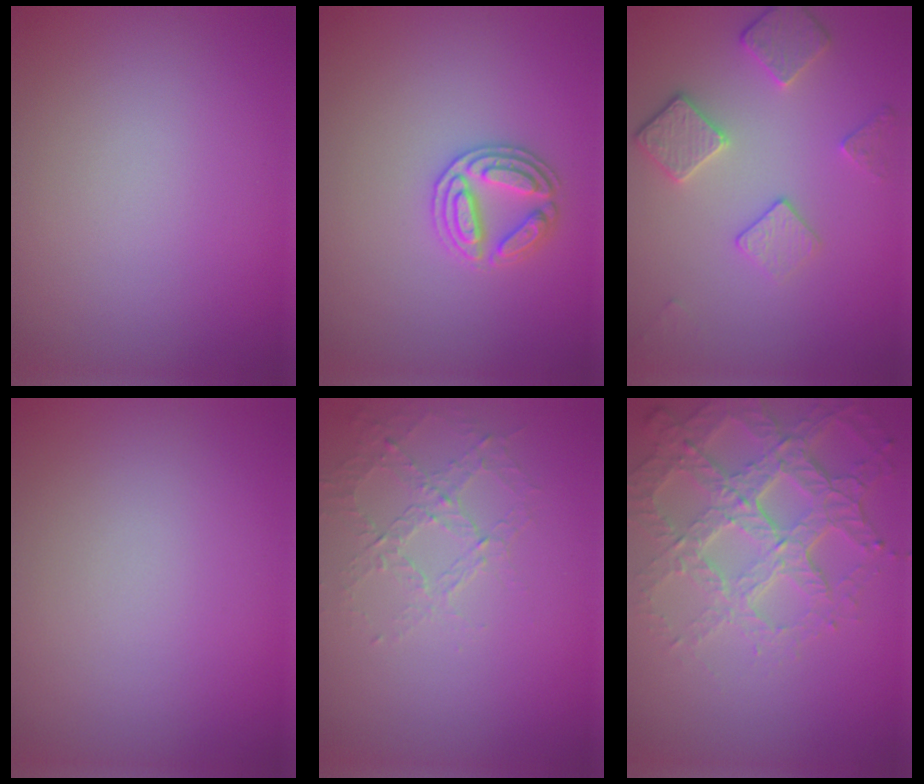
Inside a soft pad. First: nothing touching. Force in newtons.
{"total": 2.8, "press": 2.8, "slide": 0.2}
{"total": 3.5, "press": 3.1, "slide": 1.7}
{"total": 0.0}
{"total": 1.6, "press": 1.1, "slide": 1.2}
{"total": 7.4, "press": 5.2, "slide": 5.2}